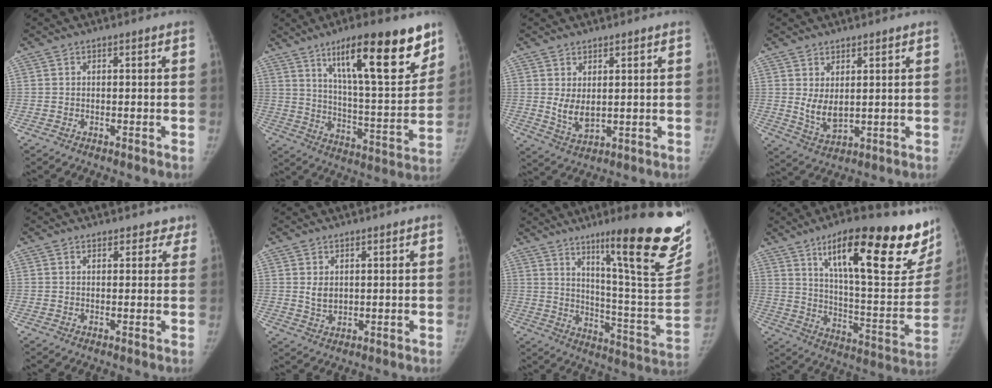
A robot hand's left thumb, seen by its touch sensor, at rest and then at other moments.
{"total": 22.3, "force": [13.3, 5.5, 17.1], "torque": [-0.224, -0.063, 0.214]}
{"total": 5.2, "force": [1.3, 2.9, 4.0], "torque": [-0.063, -0.021, 0.037]}
{"total": 5.7, "force": [1.6, 3.2, 4.5], "torque": [-0.070, -0.023, 0.042]}
{"total": 3.8, "force": [3.1, 2.0, 0.6], "torque": [0.033, -0.010, 0.026]}
{"total": 3.2, "force": [1.1, 2.2, 2.0], "torque": [-0.026, -0.012, 0.028]}
{"total": 26.8, "force": [16.8, 3.9, 20.6], "torque": [-0.264, -0.090, 0.254]}
{"total": 29.8, "force": [18.5, 8.2, 22.0], "torque": [-0.271, -0.074, 0.278]}